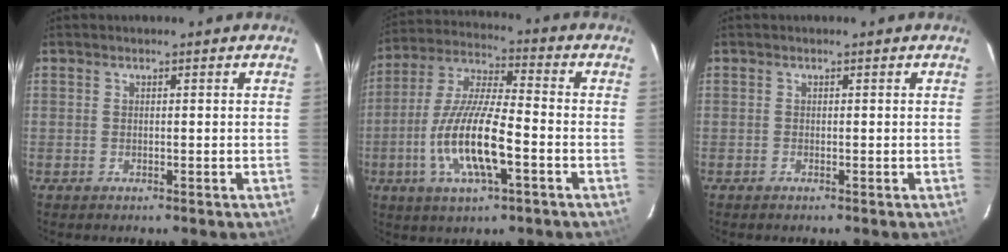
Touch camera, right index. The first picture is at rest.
{"total": 14.5, "force": [-4.8, 3.6, 13.2], "torque": [-0.274, -0.011, -0.092]}
{"total": 0.0}